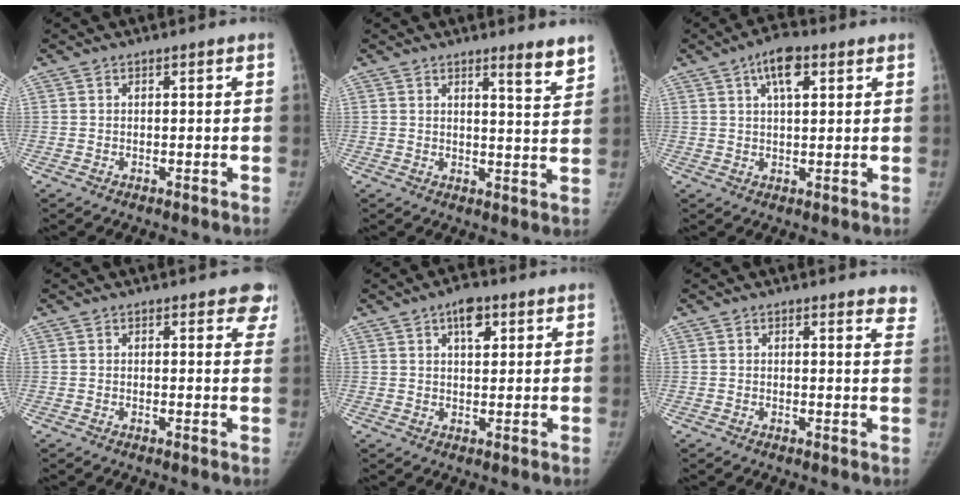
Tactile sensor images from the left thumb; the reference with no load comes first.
{"total": 5.2, "force": [4.0, 0.4, 3.3], "torque": [-0.033, -0.035, 0.052]}
{"total": 6.5, "force": [3.0, 2.8, 5.1], "torque": [-0.073, 0.001, 0.046]}
{"total": 5.2, "force": [3.8, 2.3, 2.6], "torque": [0.009, -0.014, 0.030]}
{"total": 5.0, "force": [2.5, 2.6, 3.5], "torque": [-0.035, -0.006, 0.036]}
{"total": 5.5, "force": [5.0, 1.4, 1.7], "torque": [0.010, -0.025, 0.033]}